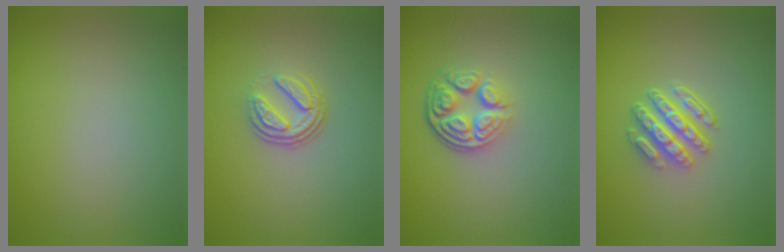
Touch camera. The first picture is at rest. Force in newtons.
{"total": 3.5, "press": 2.4, "slide": 2.5}
{"total": 4.8, "press": 3.5, "slide": 3.3}
{"total": 4.6, "press": 3.4, "slide": 3.0}